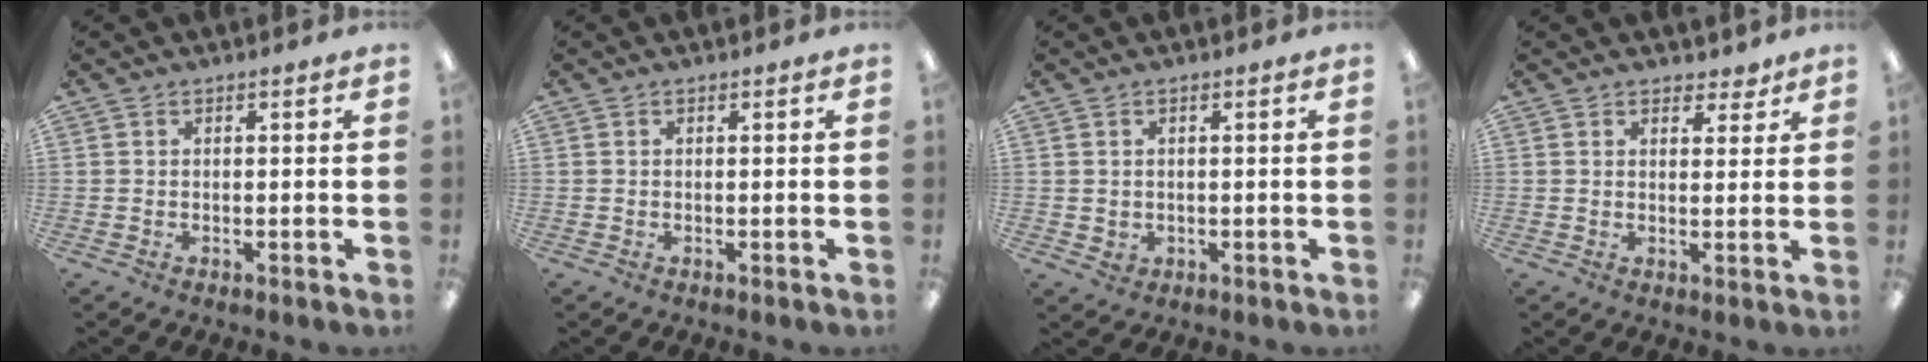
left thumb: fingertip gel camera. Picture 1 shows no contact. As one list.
[{"total": 0.0}, {"total": 1.6, "force": [0.4, 1.5, 0.4], "torque": [-0.001, -0.002, 0.005]}, {"total": 3.5, "force": [2.8, 2.0, 0.6], "torque": [0.006, -0.015, 0.046]}]